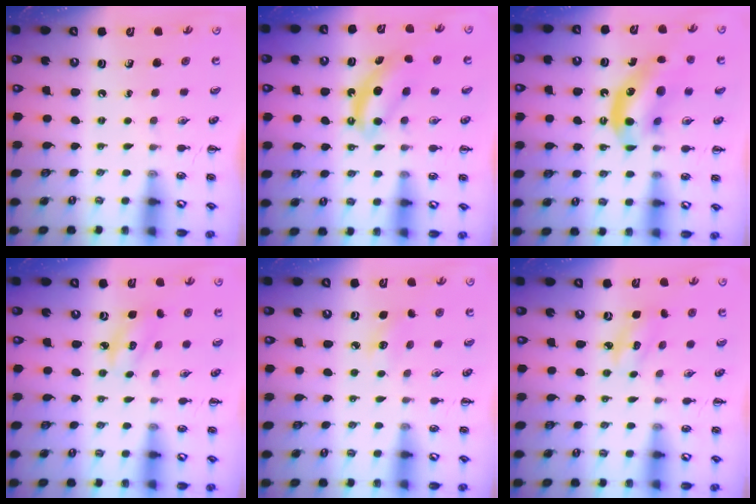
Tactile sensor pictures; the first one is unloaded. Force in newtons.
{"total": 6.7, "press": 6.6, "slide": 1.1}
{"total": 12.1, "press": 11.7, "slide": 3.0}
{"total": 2.9, "press": 2.8, "slide": 0.6}
{"total": 4.4, "press": 4.2, "slide": 1.2}
{"total": 2.7, "press": 2.7, "slide": 0.4}